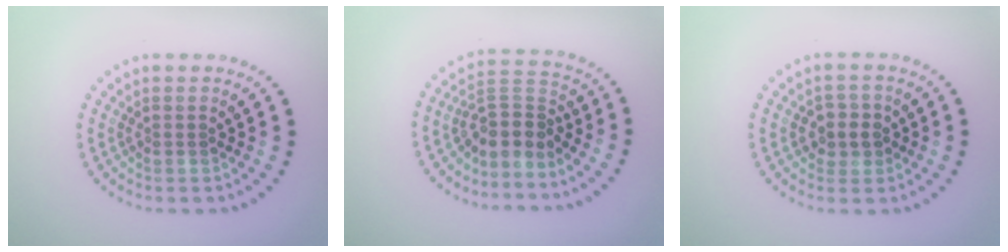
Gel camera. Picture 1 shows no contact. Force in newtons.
{"total": 3.5, "press": 2.6, "slide": 2.3}
{"total": 2.2, "press": 2.1, "slide": 0.7}